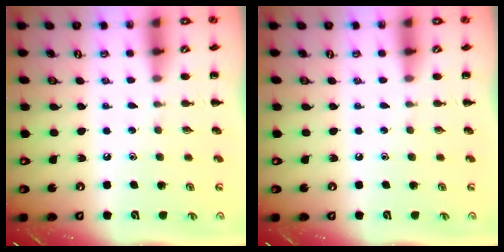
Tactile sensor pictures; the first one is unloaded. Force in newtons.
{"total": 0.0}